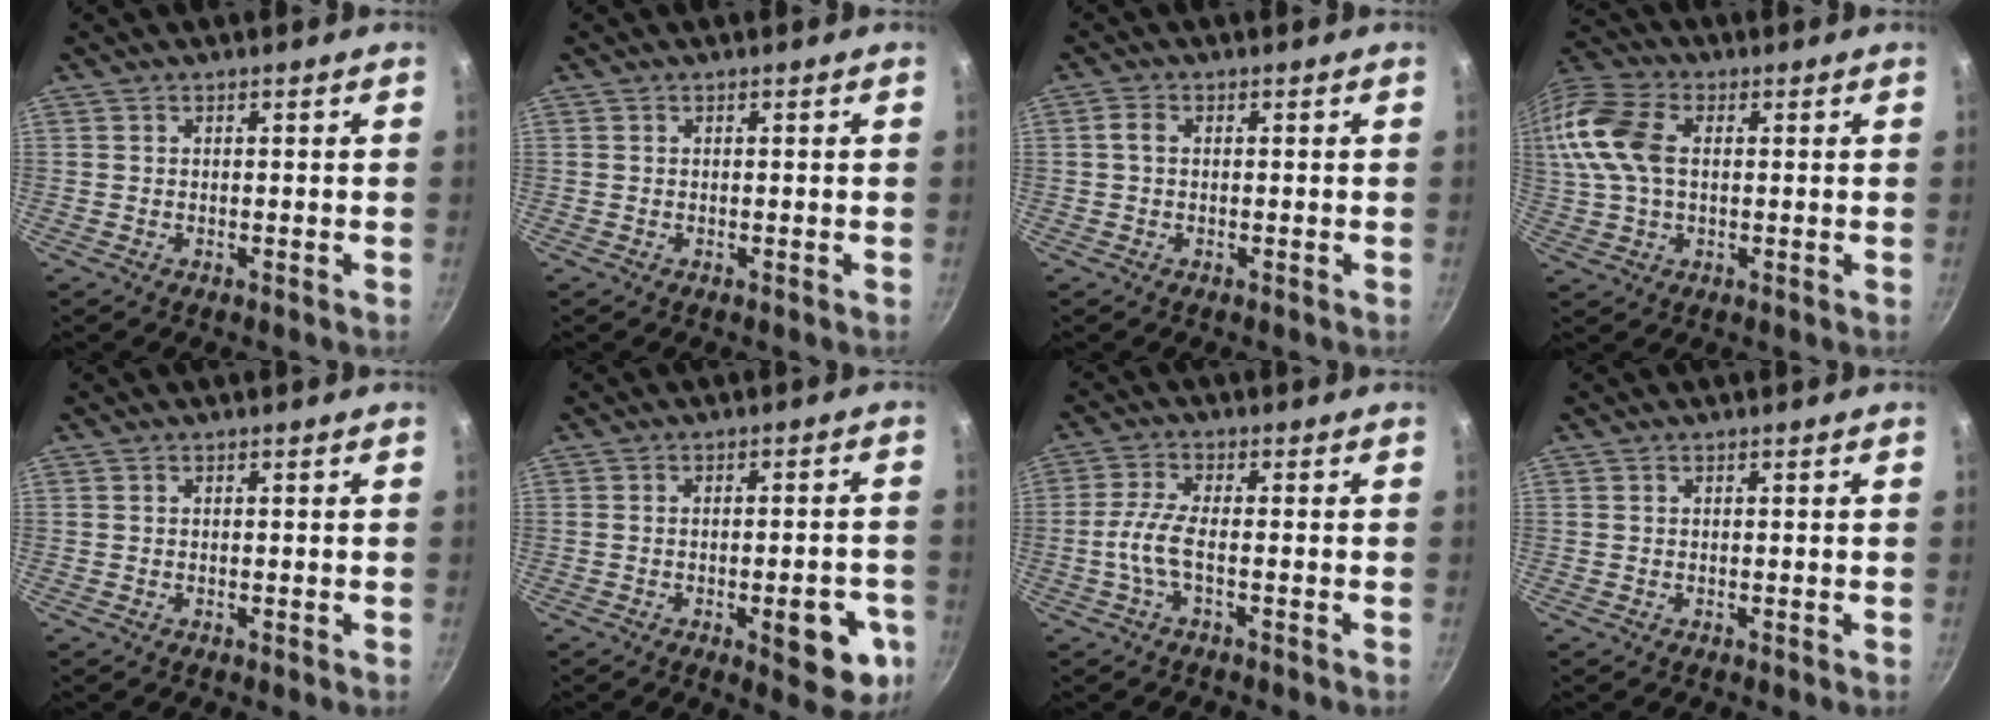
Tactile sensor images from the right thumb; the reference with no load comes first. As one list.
[{"total": 0.0}, {"total": 1.7, "force": [0.0, 1.2, 1.2], "torque": [-0.026, 0.007, 0.000]}, {"total": 17.7, "force": [2.7, 11.8, 13.0], "torque": [-0.299, 0.030, 0.041]}, {"total": 0.0}, {"total": 10.5, "force": [-3.8, 4.2, 8.9], "torque": [-0.082, 0.017, -0.043]}, {"total": 5.1, "force": [-1.6, 1.2, 4.7], "torque": [-0.119, 0.014, -0.038]}, {"total": 0.0}]